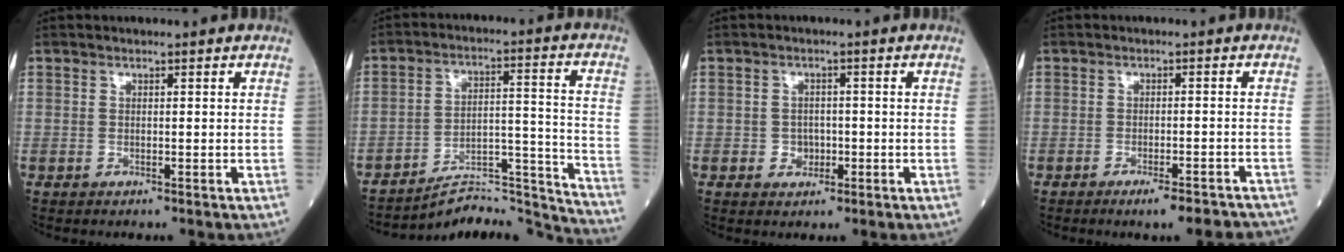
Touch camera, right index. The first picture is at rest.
{"total": 14.2, "force": [-14.2, -0.4, 0.7], "torque": [0.006, 0.057, -0.218]}
{"total": 2.5, "force": [-0.7, 2.1, 1.1], "torque": [-0.006, 0.007, -0.008]}
{"total": 7.2, "force": [-6.1, 1.1, 3.7], "torque": [-0.029, -0.001, -0.081]}